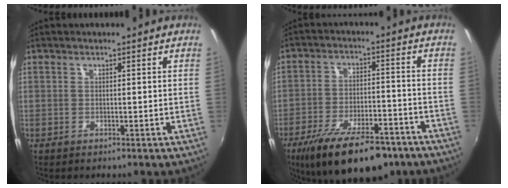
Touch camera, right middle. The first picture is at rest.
{"total": 18.7, "force": [-13.1, 7.1, 11.4], "torque": [-0.212, -0.029, -0.194]}